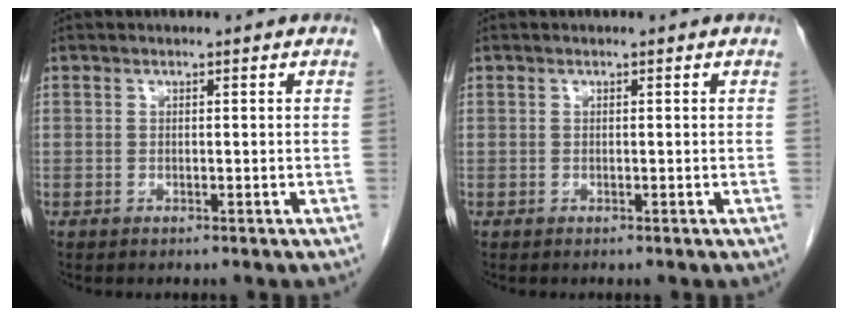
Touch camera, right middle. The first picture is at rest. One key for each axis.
{"total": 0.0}